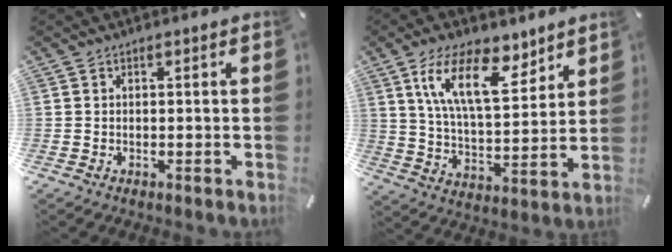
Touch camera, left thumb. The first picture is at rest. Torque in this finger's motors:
{"motor_torque": [0.58, 0.45, 1.75, -1.03, 0.48]}